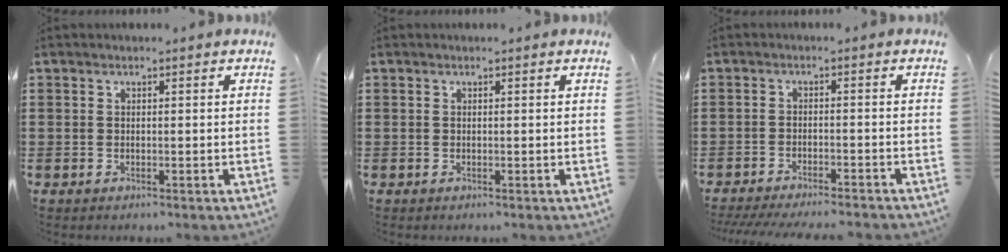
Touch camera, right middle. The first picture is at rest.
{"total": 0.0}
{"total": 3.2, "force": [-3.1, -0.1, 0.7], "torque": [-0.019, -0.005, -0.066]}